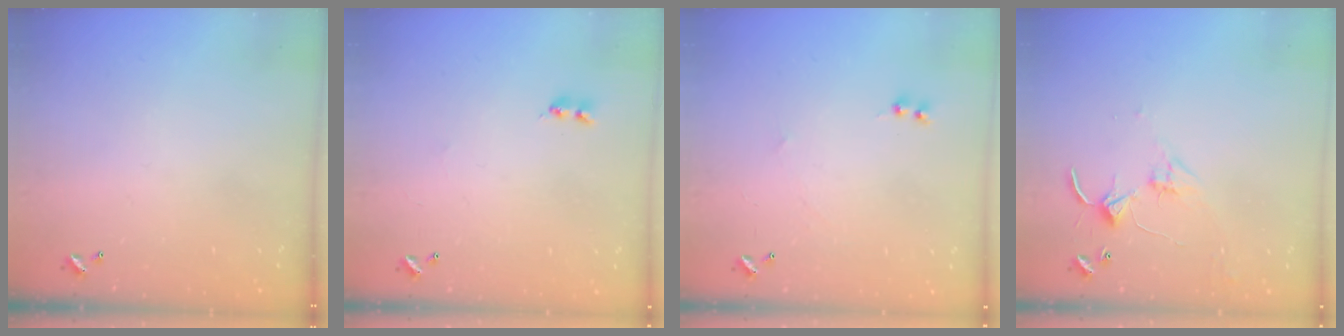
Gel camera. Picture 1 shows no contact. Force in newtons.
{"total": 2.2, "press": 2.1, "slide": 0.6}
{"total": 1.1, "press": 0.9, "slide": 0.6}
{"total": 2.8, "press": 2.8, "slide": 0.4}